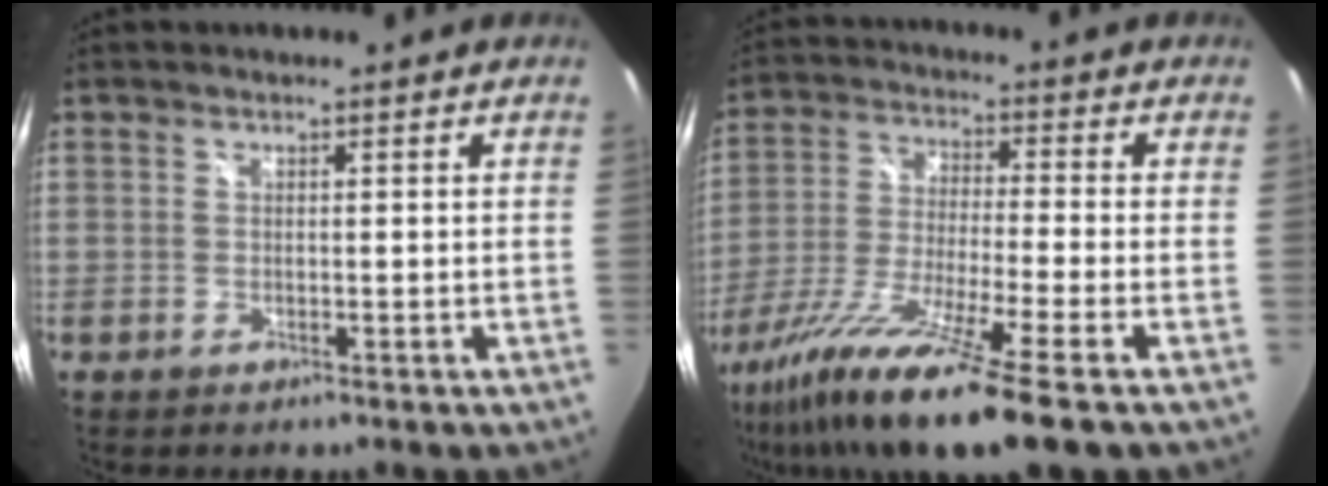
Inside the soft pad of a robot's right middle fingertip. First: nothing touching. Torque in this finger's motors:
{"motor_torque": [1.15, -0.99, 0.69, 0.21]}